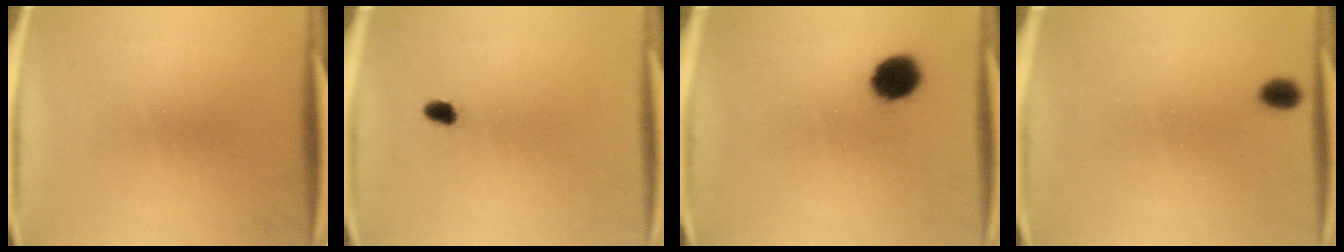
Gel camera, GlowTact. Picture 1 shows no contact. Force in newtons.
{"total": 1.8}
{"total": 8.2}
{"total": 1.7}